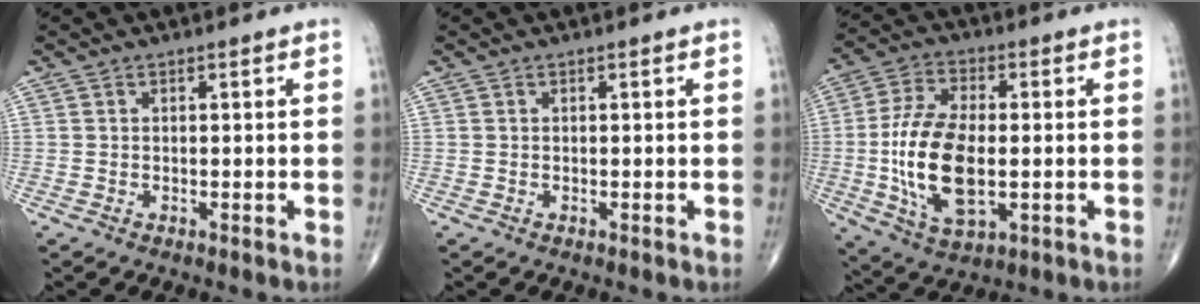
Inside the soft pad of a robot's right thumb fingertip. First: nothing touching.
{"total": 0.0}
{"total": 15.8, "force": [-1.7, 7.7, 13.7], "torque": [-0.270, 0.000, -0.028]}